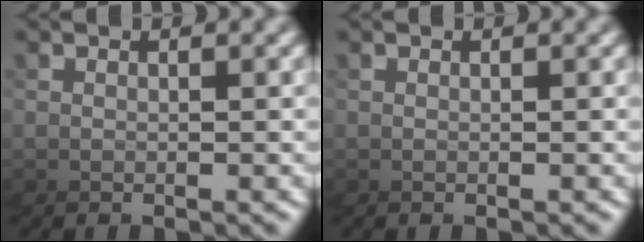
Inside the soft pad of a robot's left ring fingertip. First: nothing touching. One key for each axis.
{"total": 0.0}